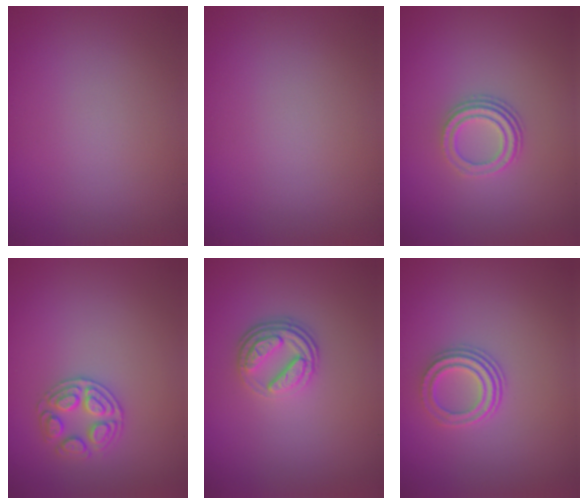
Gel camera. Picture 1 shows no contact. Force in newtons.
{"total": 0.0}
{"total": 3.0, "press": 2.1, "slide": 2.1}
{"total": 2.6, "press": 2.6, "slide": 0.4}
{"total": 3.8, "press": 2.7, "slide": 2.7}
{"total": 3.0, "press": 2.2, "slide": 2.0}